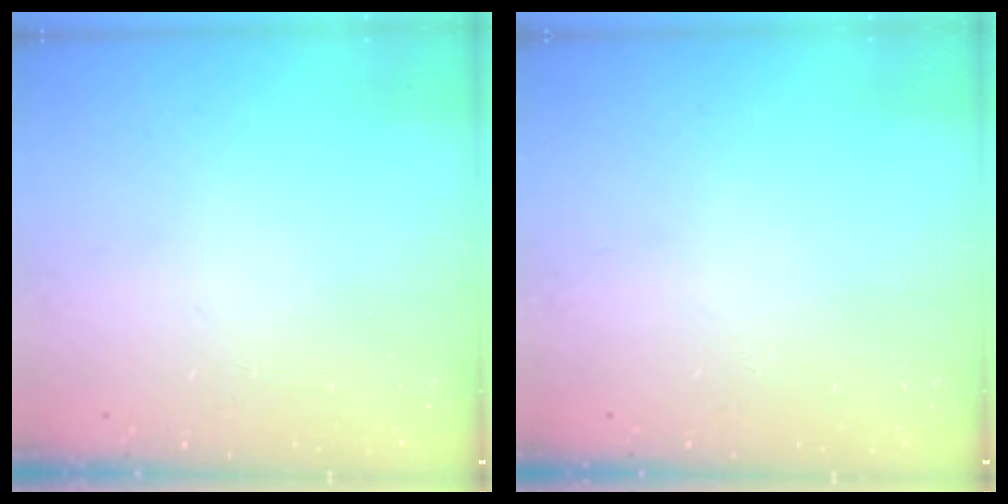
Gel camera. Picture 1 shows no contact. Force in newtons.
{"total": 0.0}